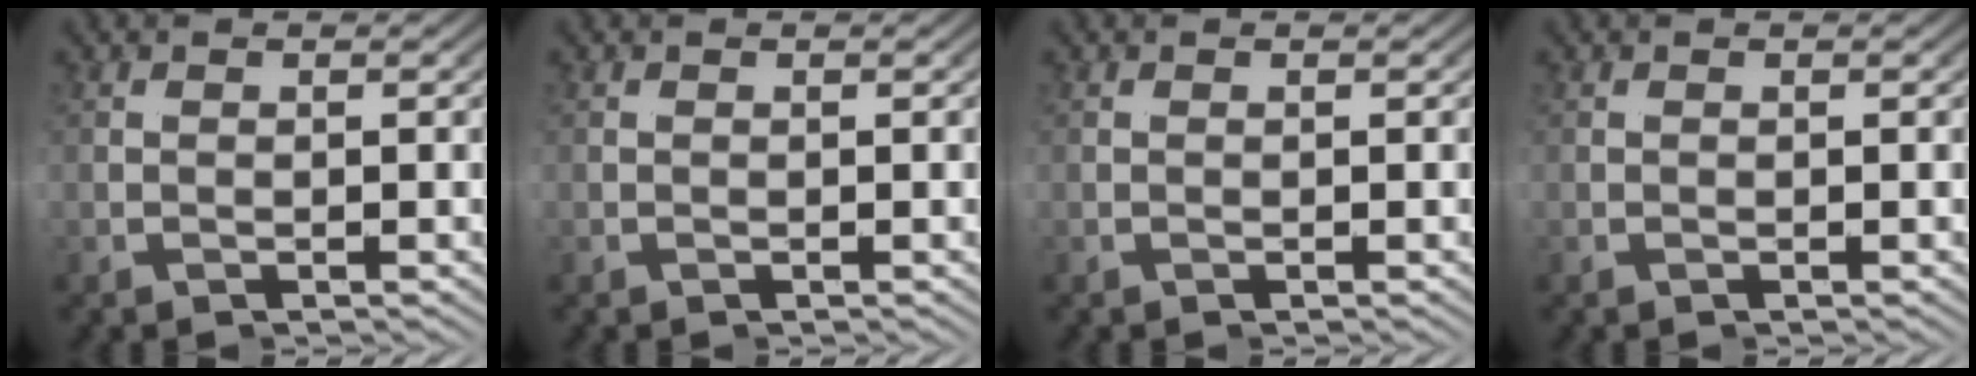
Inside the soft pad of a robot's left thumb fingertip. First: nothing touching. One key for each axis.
{"total": 0.0}
{"total": 0.0}
{"total": 0.0}